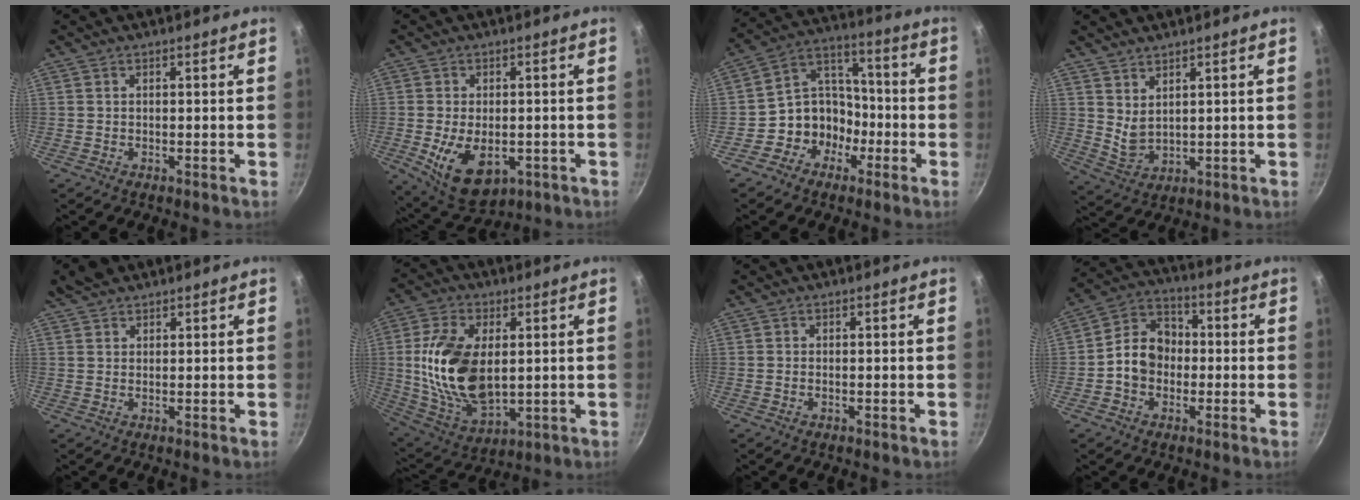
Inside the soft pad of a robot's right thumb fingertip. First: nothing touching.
{"total": 11.5, "force": [-2.7, 7.1, 8.7], "torque": [-0.128, -0.007, -0.025]}
{"total": 10.9, "force": [-4.4, 9.2, 3.9], "torque": [-0.008, 0.069, -0.085]}
{"total": 4.7, "force": [3.0, 2.4, 2.7], "torque": [-0.045, -0.031, 0.066]}
{"total": 3.6, "force": [2.9, 1.7, 1.2], "torque": [-0.013, 0.000, 0.050]}
{"total": 18.7, "force": [1.9, 10.9, 15.1], "torque": [-0.276, -0.012, 0.048]}
{"total": 0.5, "force": [-0.2, 0.3, 0.4], "torque": [-0.007, 0.002, -0.003]}
{"total": 10.1, "force": [-1.2, 8.2, 5.8], "torque": [-0.061, 0.032, -0.038]}